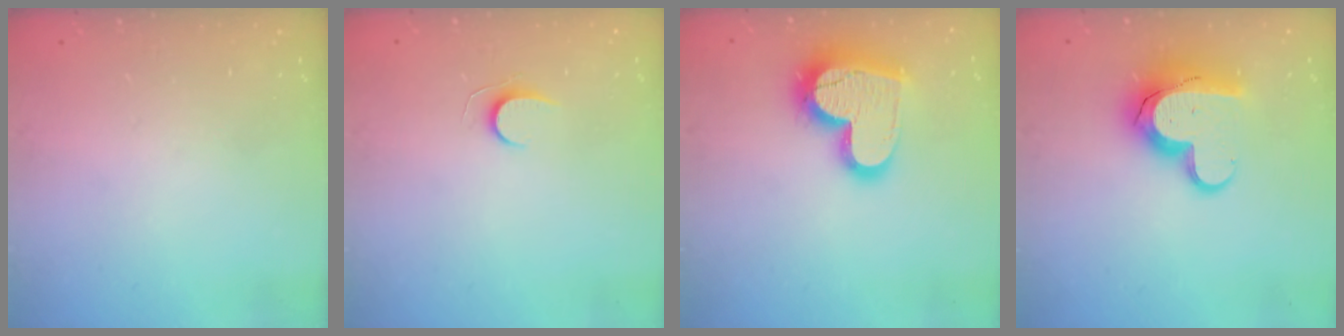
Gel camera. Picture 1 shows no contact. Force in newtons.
{"total": 5.4, "press": 5.4, "slide": 0.5}
{"total": 18.4, "press": 18.4, "slide": 1.4}
{"total": 14.1, "press": 14.0, "slide": 1.2}